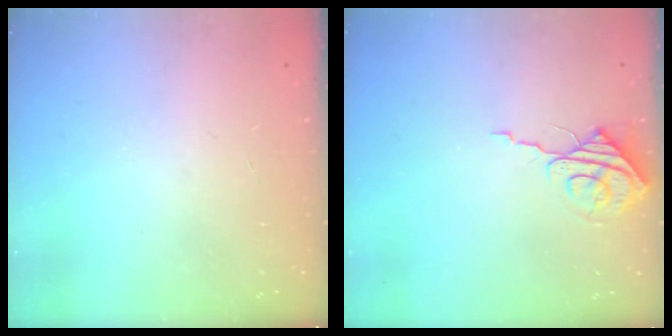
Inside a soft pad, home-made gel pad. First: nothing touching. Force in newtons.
{"total": 8.0, "press": 8.0, "slide": 0.3}